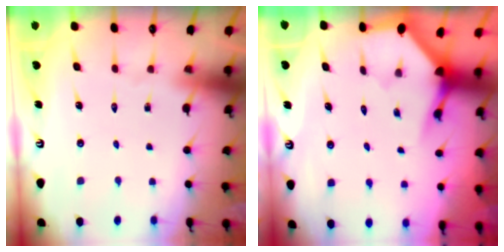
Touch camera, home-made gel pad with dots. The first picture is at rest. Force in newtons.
{"total": 3.6, "press": 3.6, "slide": 0.1}